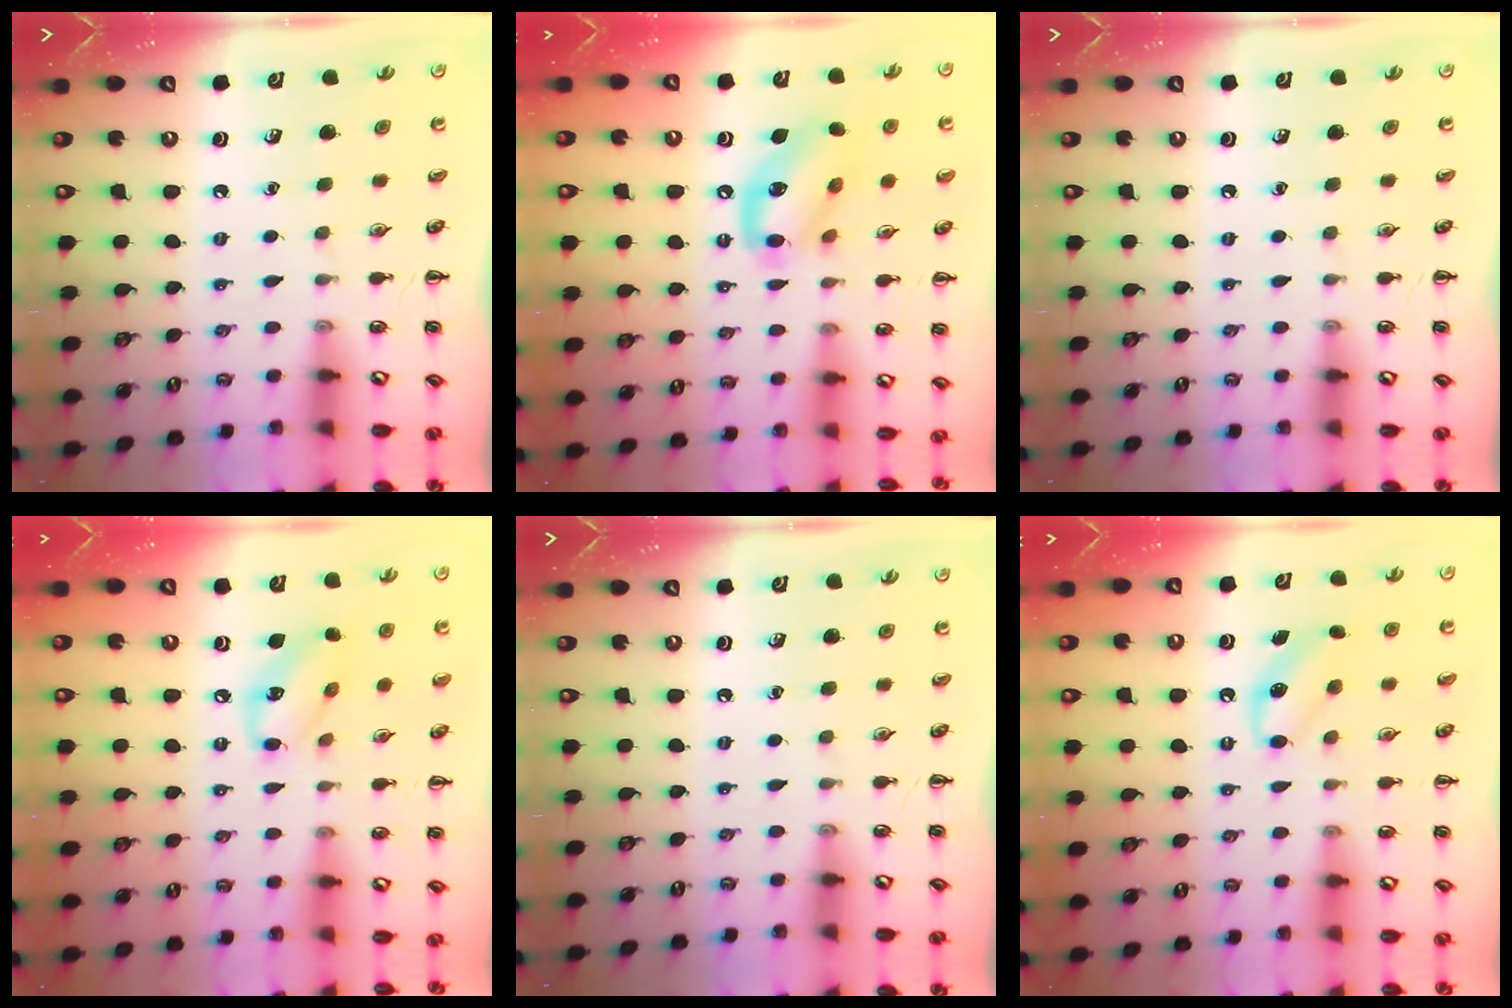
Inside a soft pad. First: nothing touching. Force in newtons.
{"total": 14.5, "press": 14.4, "slide": 2.3}
{"total": 0.0}
{"total": 10.5, "press": 10.5, "slide": 1.0}
{"total": 0.0}
{"total": 7.0, "press": 6.8, "slide": 1.7}